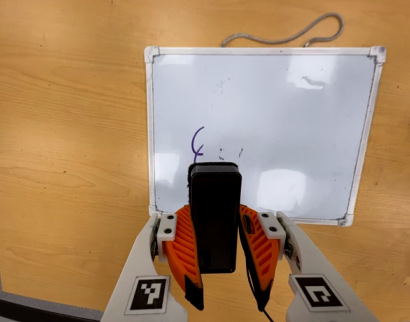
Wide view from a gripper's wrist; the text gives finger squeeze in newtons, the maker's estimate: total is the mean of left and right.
{"total": 6.4, "left": 5.0, "right": 7.8}